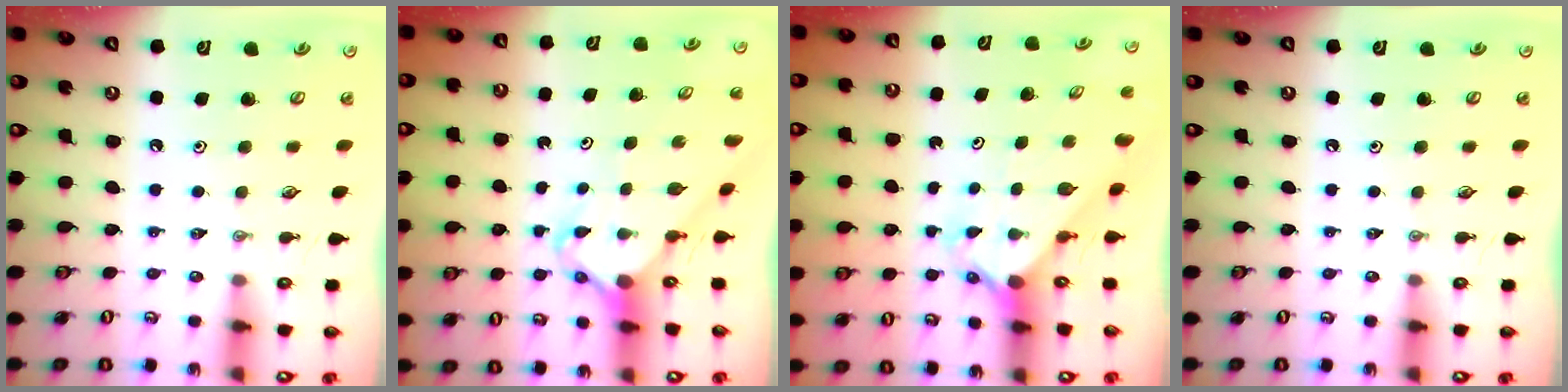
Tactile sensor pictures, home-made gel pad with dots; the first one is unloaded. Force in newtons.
{"total": 4.1, "press": 4.1, "slide": 0.4}
{"total": 2.3, "press": 2.3, "slide": 0.2}
{"total": 0.0}